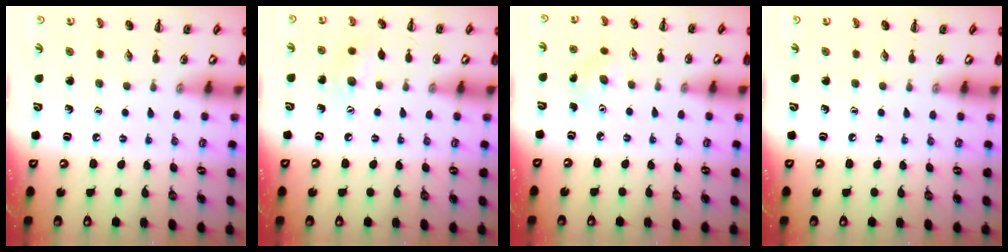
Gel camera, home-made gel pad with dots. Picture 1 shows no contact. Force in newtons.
{"total": 7.7, "press": 7.6, "slide": 1.5}
{"total": 3.9, "press": 3.7, "slide": 1.0}
{"total": 0.0}